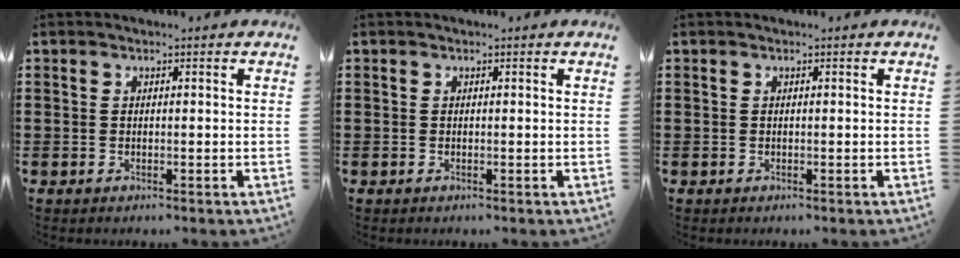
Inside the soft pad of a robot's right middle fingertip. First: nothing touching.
{"total": 0.0}
{"total": 0.0}